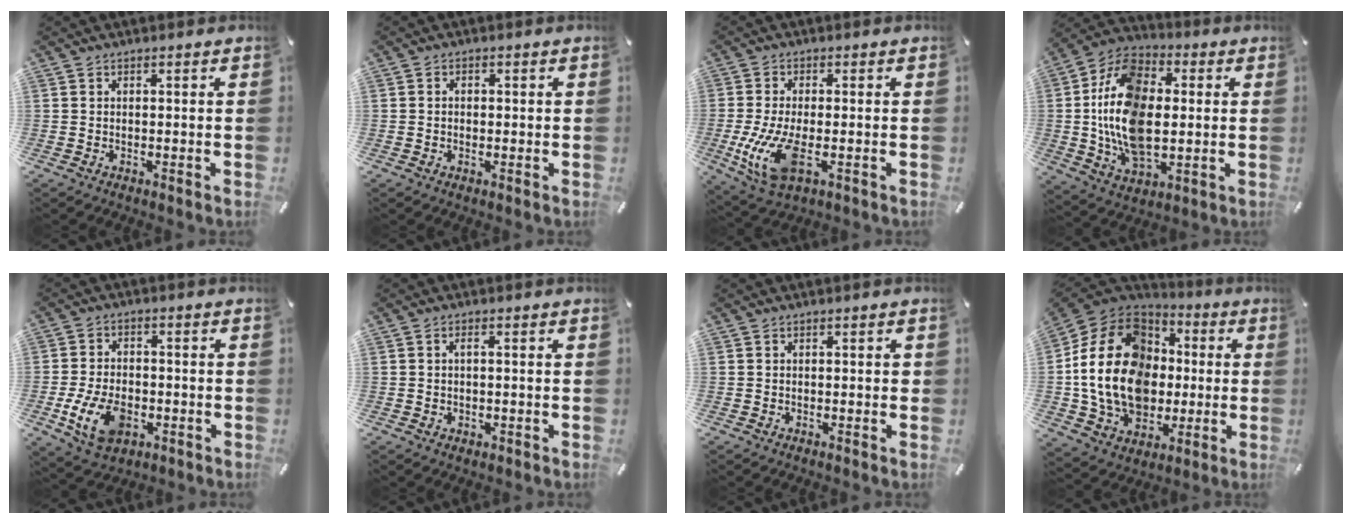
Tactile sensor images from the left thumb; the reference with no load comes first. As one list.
[{"total": 1.3, "force": [-0.2, 1.1, 0.8], "torque": [-0.016, 0.004, -0.006]}, {"total": 11.3, "force": [-2.0, 4.8, 10.0], "torque": [-0.224, -0.021, -0.033]}, {"total": 19.3, "force": [0.1, 12.7, 14.6], "torque": [-0.330, 0.003, -0.005]}, {"total": 10.8, "force": [-3.4, 7.1, 7.5], "torque": [-0.159, 0.000, -0.060]}, {"total": 1.7, "force": [0.1, 0.9, 1.4], "torque": [-0.029, 0.004, 0.001]}, {"total": 0.6, "force": [0.0, 0.4, 0.5], "torque": [-0.007, 0.002, -0.001]}, {"total": 22.6, "force": [-1.3, 17.6, 14.2], "torque": [-0.296, 0.015, -0.014]}]